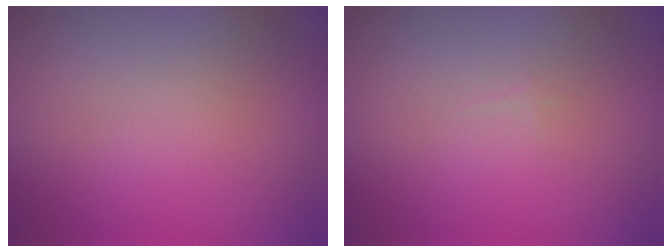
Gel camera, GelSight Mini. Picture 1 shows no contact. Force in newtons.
{"total": 0.0}